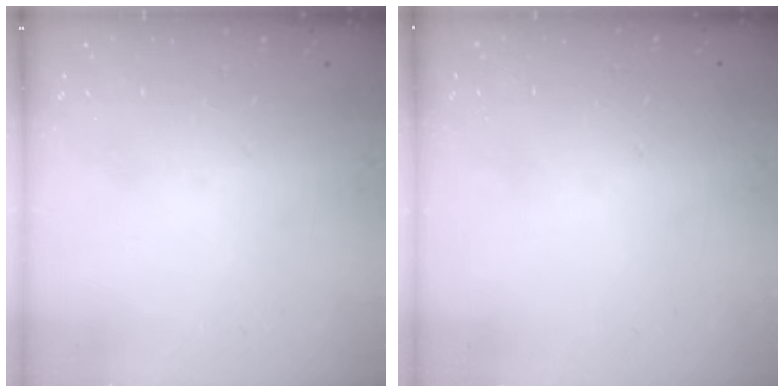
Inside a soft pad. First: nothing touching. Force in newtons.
{"total": 0.0}